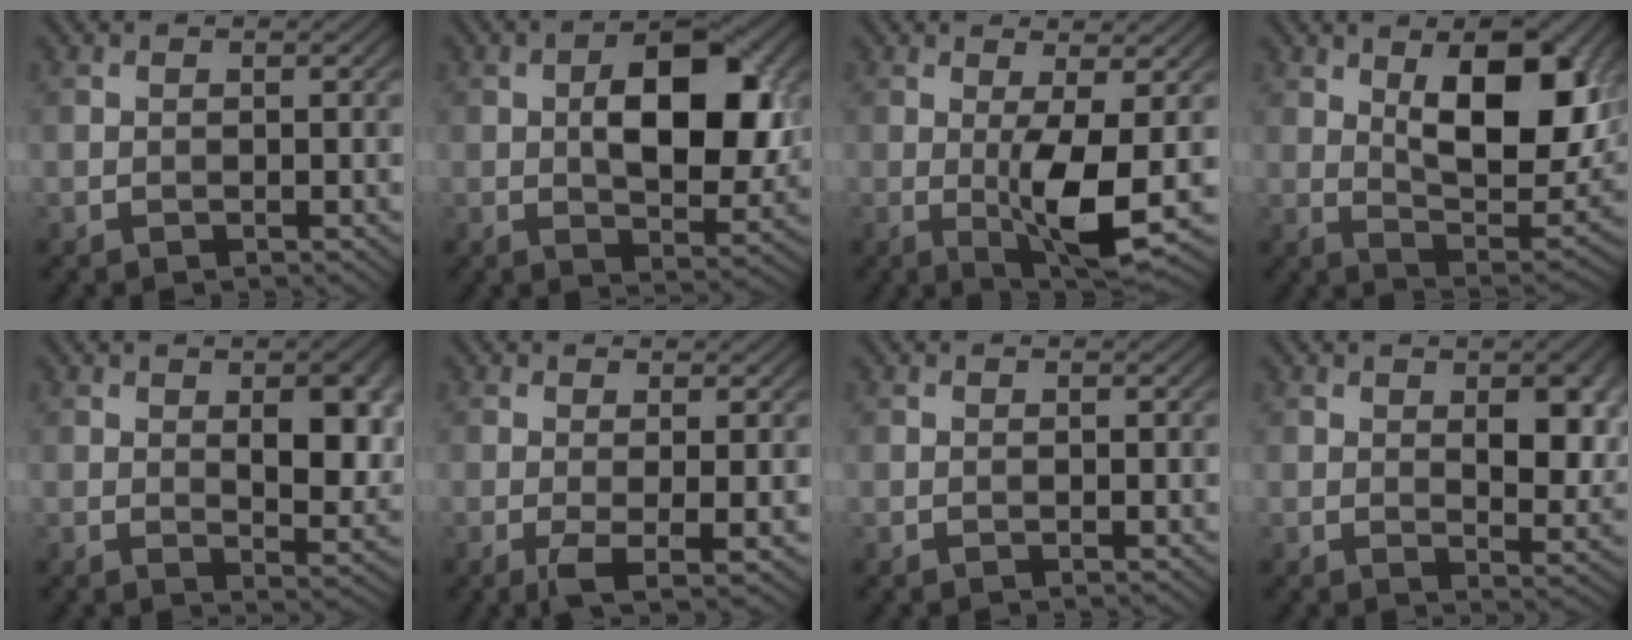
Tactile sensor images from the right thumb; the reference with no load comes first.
{"total": 10.6, "force": [1.1, 5.5, 9.0], "torque": [-0.142, 0.002, 0.018]}
{"total": 6.6, "force": [-0.7, 1.2, 6.5], "torque": [-0.125, -0.002, -0.010]}
{"total": 14.5, "force": [4.7, 6.6, 12.0], "torque": [-0.185, -0.003, 0.072]}
{"total": 8.5, "force": [1.7, 4.0, 7.3], "torque": [-0.103, -0.003, 0.033]}
{"total": 3.4, "force": [-0.7, 0.5, 3.3], "torque": [-0.068, -0.004, -0.013]}
{"total": 0.0}
{"total": 7.0, "force": [1.6, 3.5, 5.9], "torque": [-0.084, -0.005, 0.032]}